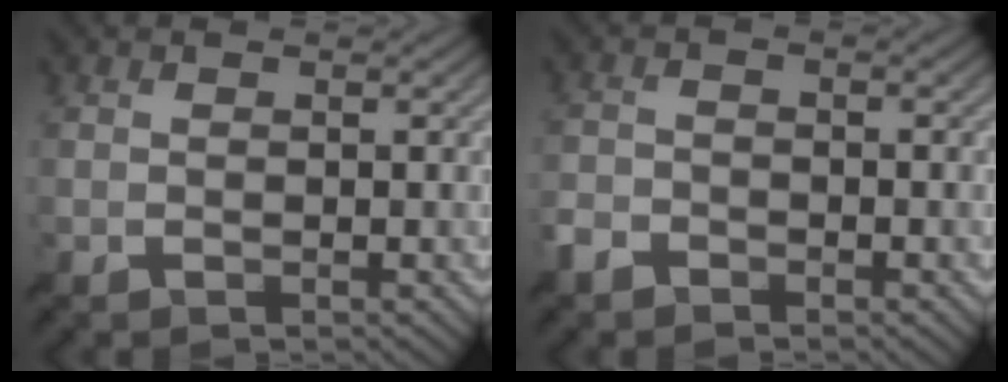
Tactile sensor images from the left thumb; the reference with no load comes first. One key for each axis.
{"total": 2.5, "fx": -2.2, "fy": 0.9, "fz": 0.9, "tx": -0.022, "ty": -0.003, "tz": -0.056}